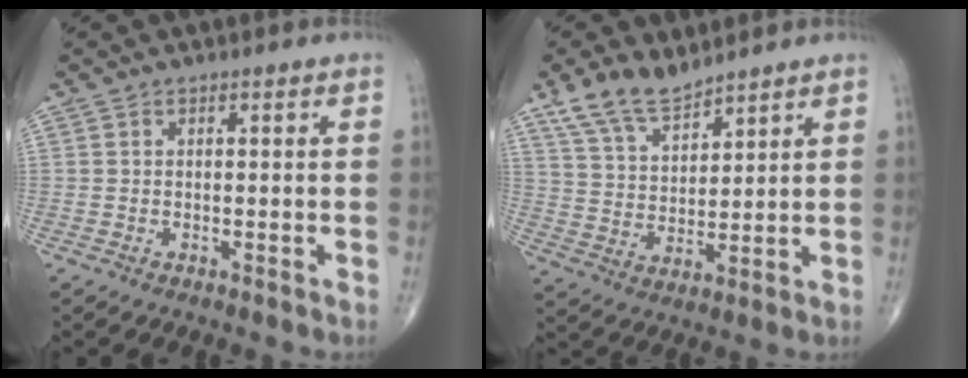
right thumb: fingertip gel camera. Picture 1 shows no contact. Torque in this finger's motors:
{"motor_torque": [-1.14, 1.26, -0.13, 0.21, 0.10]}